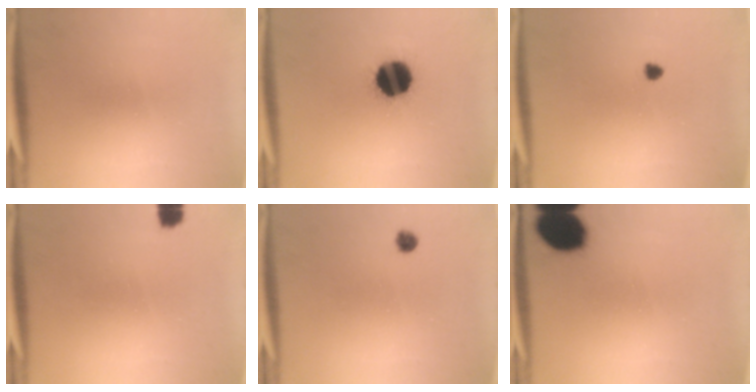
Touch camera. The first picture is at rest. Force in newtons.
{"total": 15.3}
{"total": 1.2}
{"total": 2.2}
{"total": 1.7}
{"total": 14.3}